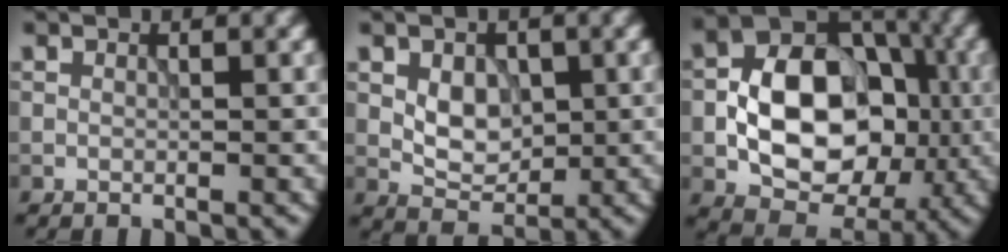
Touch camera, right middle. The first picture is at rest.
{"total": 3.4, "force": [0.2, 2.4, 2.4], "torque": [-0.041, -0.004, 0.004]}
{"total": 10.7, "force": [-1.8, 7.5, 7.5], "torque": [-0.118, 0.018, -0.037]}